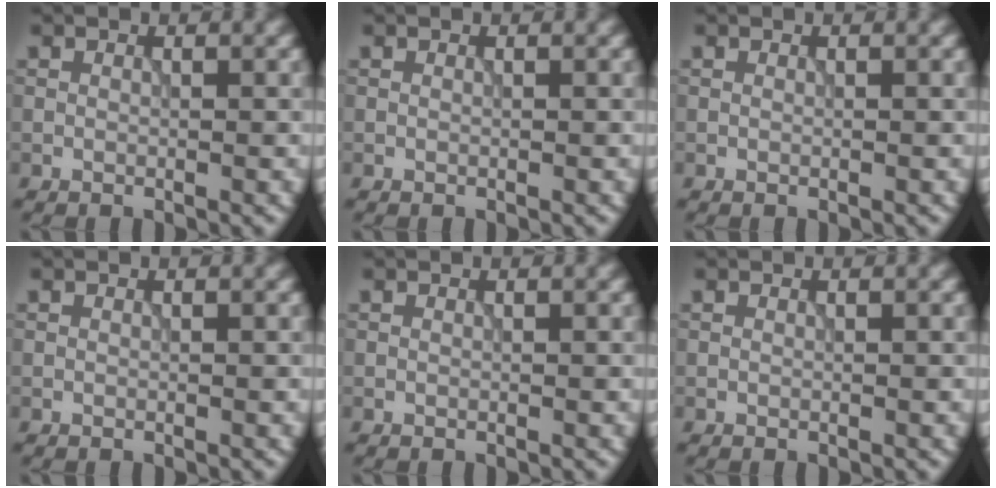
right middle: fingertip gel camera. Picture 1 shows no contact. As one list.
[{"total": 0.0}, {"total": 0.0}, {"total": 0.0}, {"total": 0.0}, {"total": 0.0}]